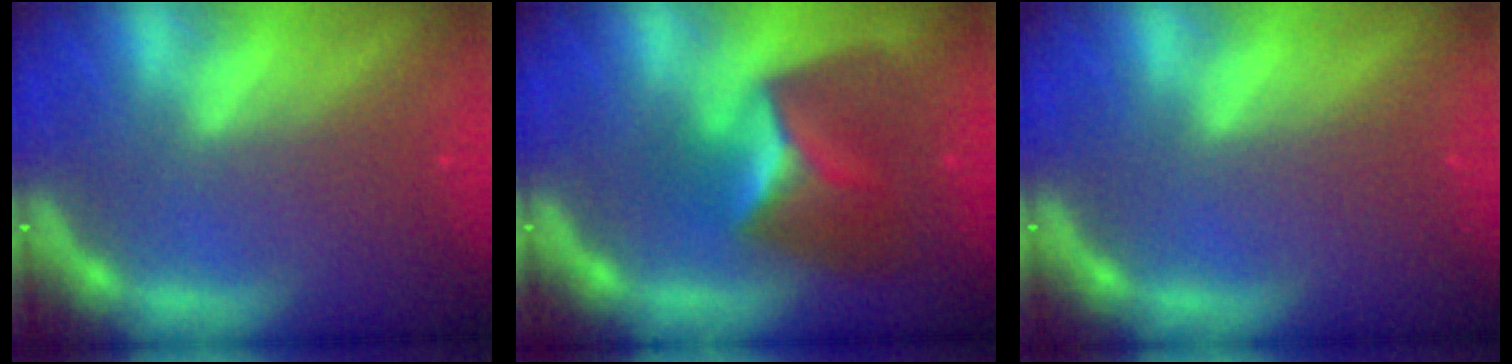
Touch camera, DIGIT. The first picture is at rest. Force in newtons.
{"total": 6.9}
{"total": 0.0}